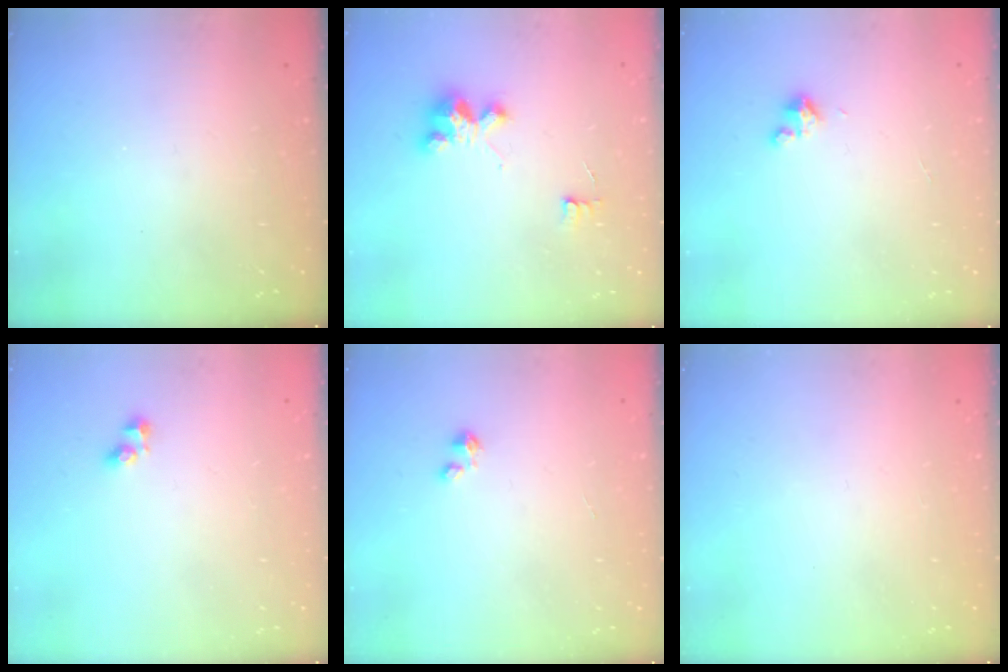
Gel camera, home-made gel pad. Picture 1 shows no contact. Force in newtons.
{"total": 6.0, "press": 6.0, "slide": 0.2}
{"total": 2.7, "press": 2.6, "slide": 0.4}
{"total": 3.0, "press": 2.7, "slide": 1.3}
{"total": 0.8, "press": 0.7, "slide": 0.3}
{"total": 0.0}